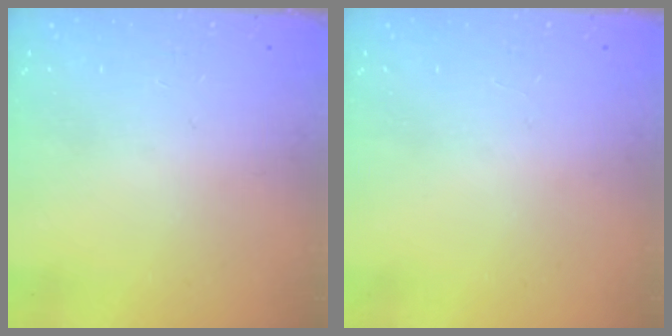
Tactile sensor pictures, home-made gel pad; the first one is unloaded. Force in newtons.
{"total": 1.0, "press": 0.1, "slide": 1.0}